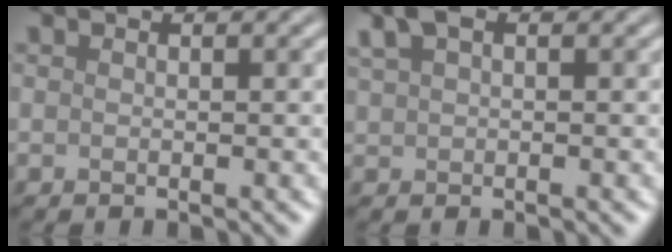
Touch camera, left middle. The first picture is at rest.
{"total": 0.5, "force": [0.4, -0.2, 0.2], "torque": [-0.038, -0.004, 0.045]}